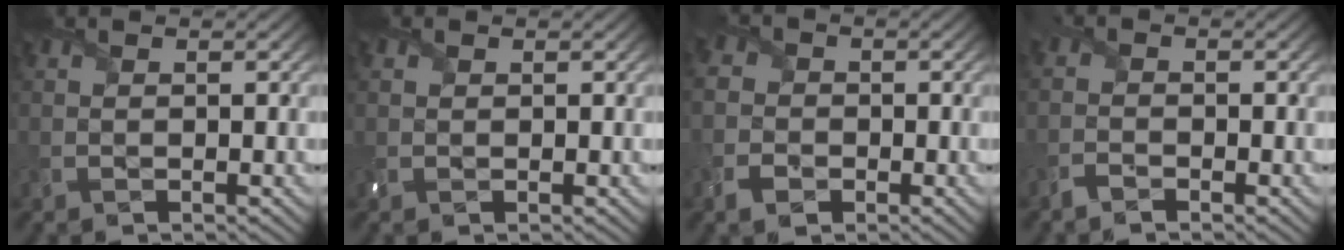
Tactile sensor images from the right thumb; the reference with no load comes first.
{"total": 0.8, "force": [0.3, 0.7, 0.3], "torque": [-0.013, 0.001, 0.005]}
{"total": 3.7, "force": [-1.5, 3.0, 1.4], "torque": [-0.046, -0.004, -0.038]}
{"total": 1.8, "force": [-1.5, 0.6, 0.7], "torque": [-0.019, 0.003, -0.037]}